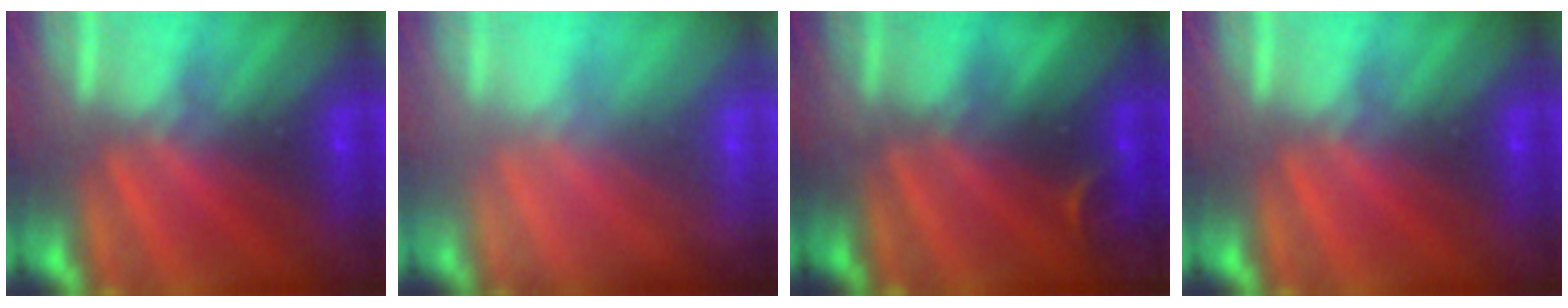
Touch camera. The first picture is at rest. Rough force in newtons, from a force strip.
{"total": 1.3}
{"total": 2.9}
{"total": 0.0}